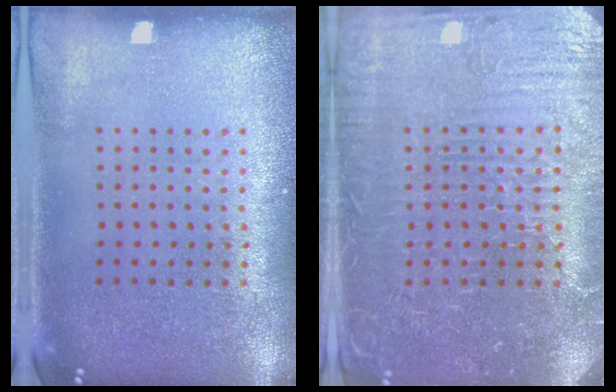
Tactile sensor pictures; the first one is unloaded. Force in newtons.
{"total": 4.1, "press": 3.9, "slide": 1.0}